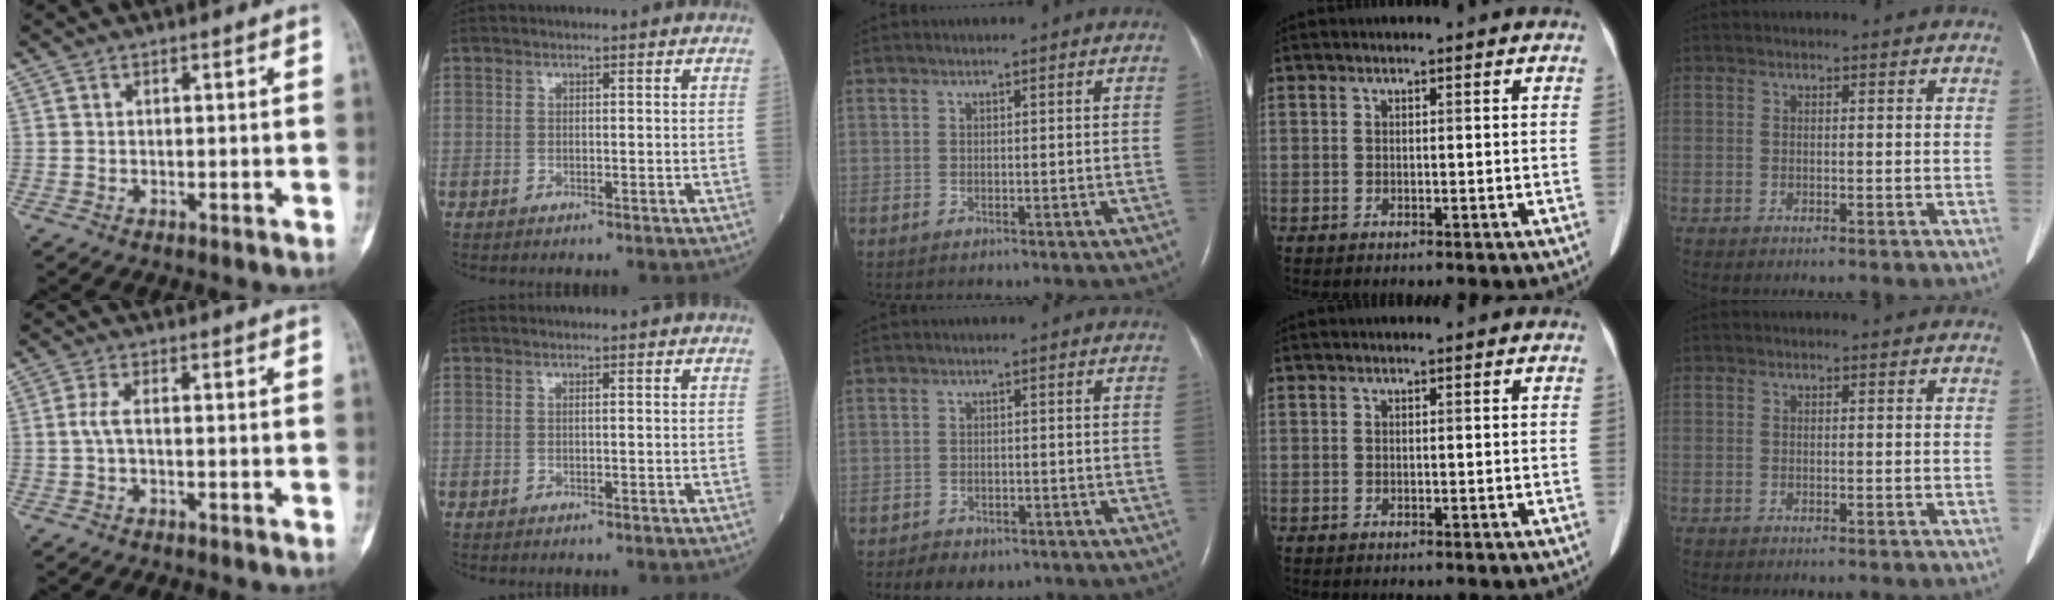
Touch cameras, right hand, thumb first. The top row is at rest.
{"thumb": {"total": 2.4, "force": [-0.3, 0.7, 2.3], "torque": [-0.053, 0.003, -0.009]}, "middle": {"total": 3.9, "force": [-2.7, 2.3, 1.6], "torque": [-0.022, 0.000, -0.032]}}